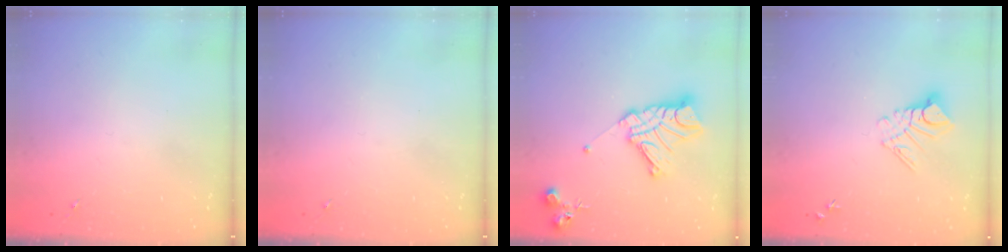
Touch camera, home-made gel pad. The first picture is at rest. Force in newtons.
{"total": 0.0}
{"total": 16.1, "press": 16.0, "slide": 1.6}
{"total": 8.9, "press": 8.9, "slide": 0.8}